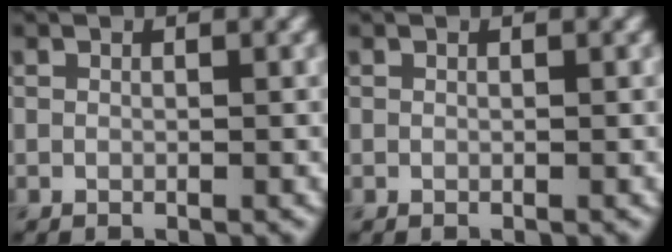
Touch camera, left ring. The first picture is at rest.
{"total": 0.0}